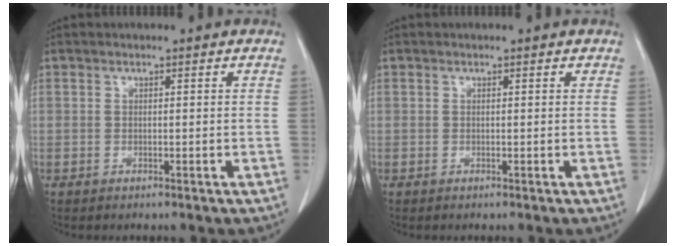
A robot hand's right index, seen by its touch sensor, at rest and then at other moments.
{"total": 0.6, "force": [0.5, 0.2, 0.3], "torque": [-0.008, -0.003, 0.004]}